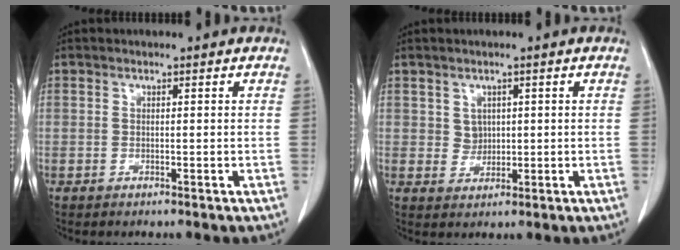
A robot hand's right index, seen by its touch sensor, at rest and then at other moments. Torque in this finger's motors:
{"motor_torque": [-0.09, 0.08, 0.05, 0.01]}